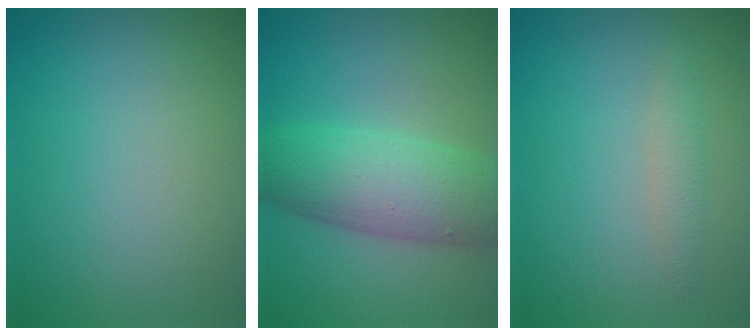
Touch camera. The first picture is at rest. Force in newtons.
{"total": 7.2, "press": 7.2, "slide": 0.1}
{"total": 1.4, "press": 1.4, "slide": 0.1}